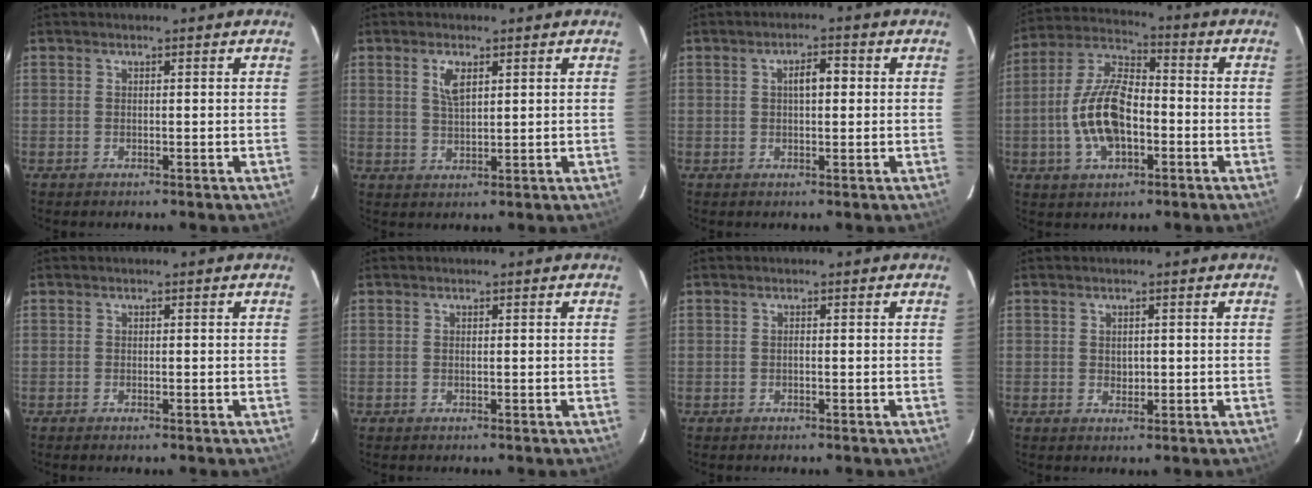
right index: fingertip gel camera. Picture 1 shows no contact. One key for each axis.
{"total": 3.8, "fx": 1.7, "fy": 1.6, "fz": 3.0, "tx": -0.056, "ty": 0.002, "tz": 0.034}
{"total": 3.5, "fx": 0.6, "fy": 1.5, "fz": 3.1, "tx": -0.052, "ty": 0.012, "tz": 0.010}
{"total": 13.6, "fx": -3.2, "fy": 6.6, "fz": 11.5, "tx": -0.239, "ty": 0.009, "tz": -0.058}
{"total": 0.6, "fx": -0.5, "fy": 0.2, "fz": 0.3, "tx": -0.007, "ty": -0.001, "tz": -0.010}
{"total": 0.0}
{"total": 0.0}
{"total": 1.7, "fx": 0.1, "fy": 1.4, "fz": 0.9, "tx": -0.012, "ty": 0.001, "tz": 0.004}